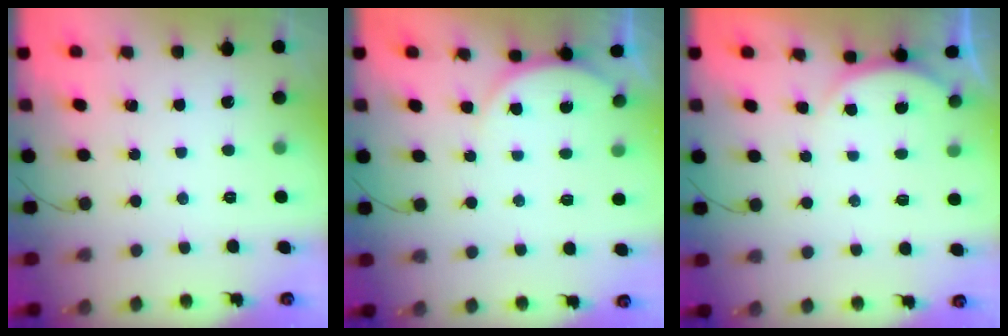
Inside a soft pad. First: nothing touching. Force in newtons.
{"total": 4.0, "press": 4.0, "slide": 0.5}
{"total": 3.2, "press": 3.2, "slide": 0.7}